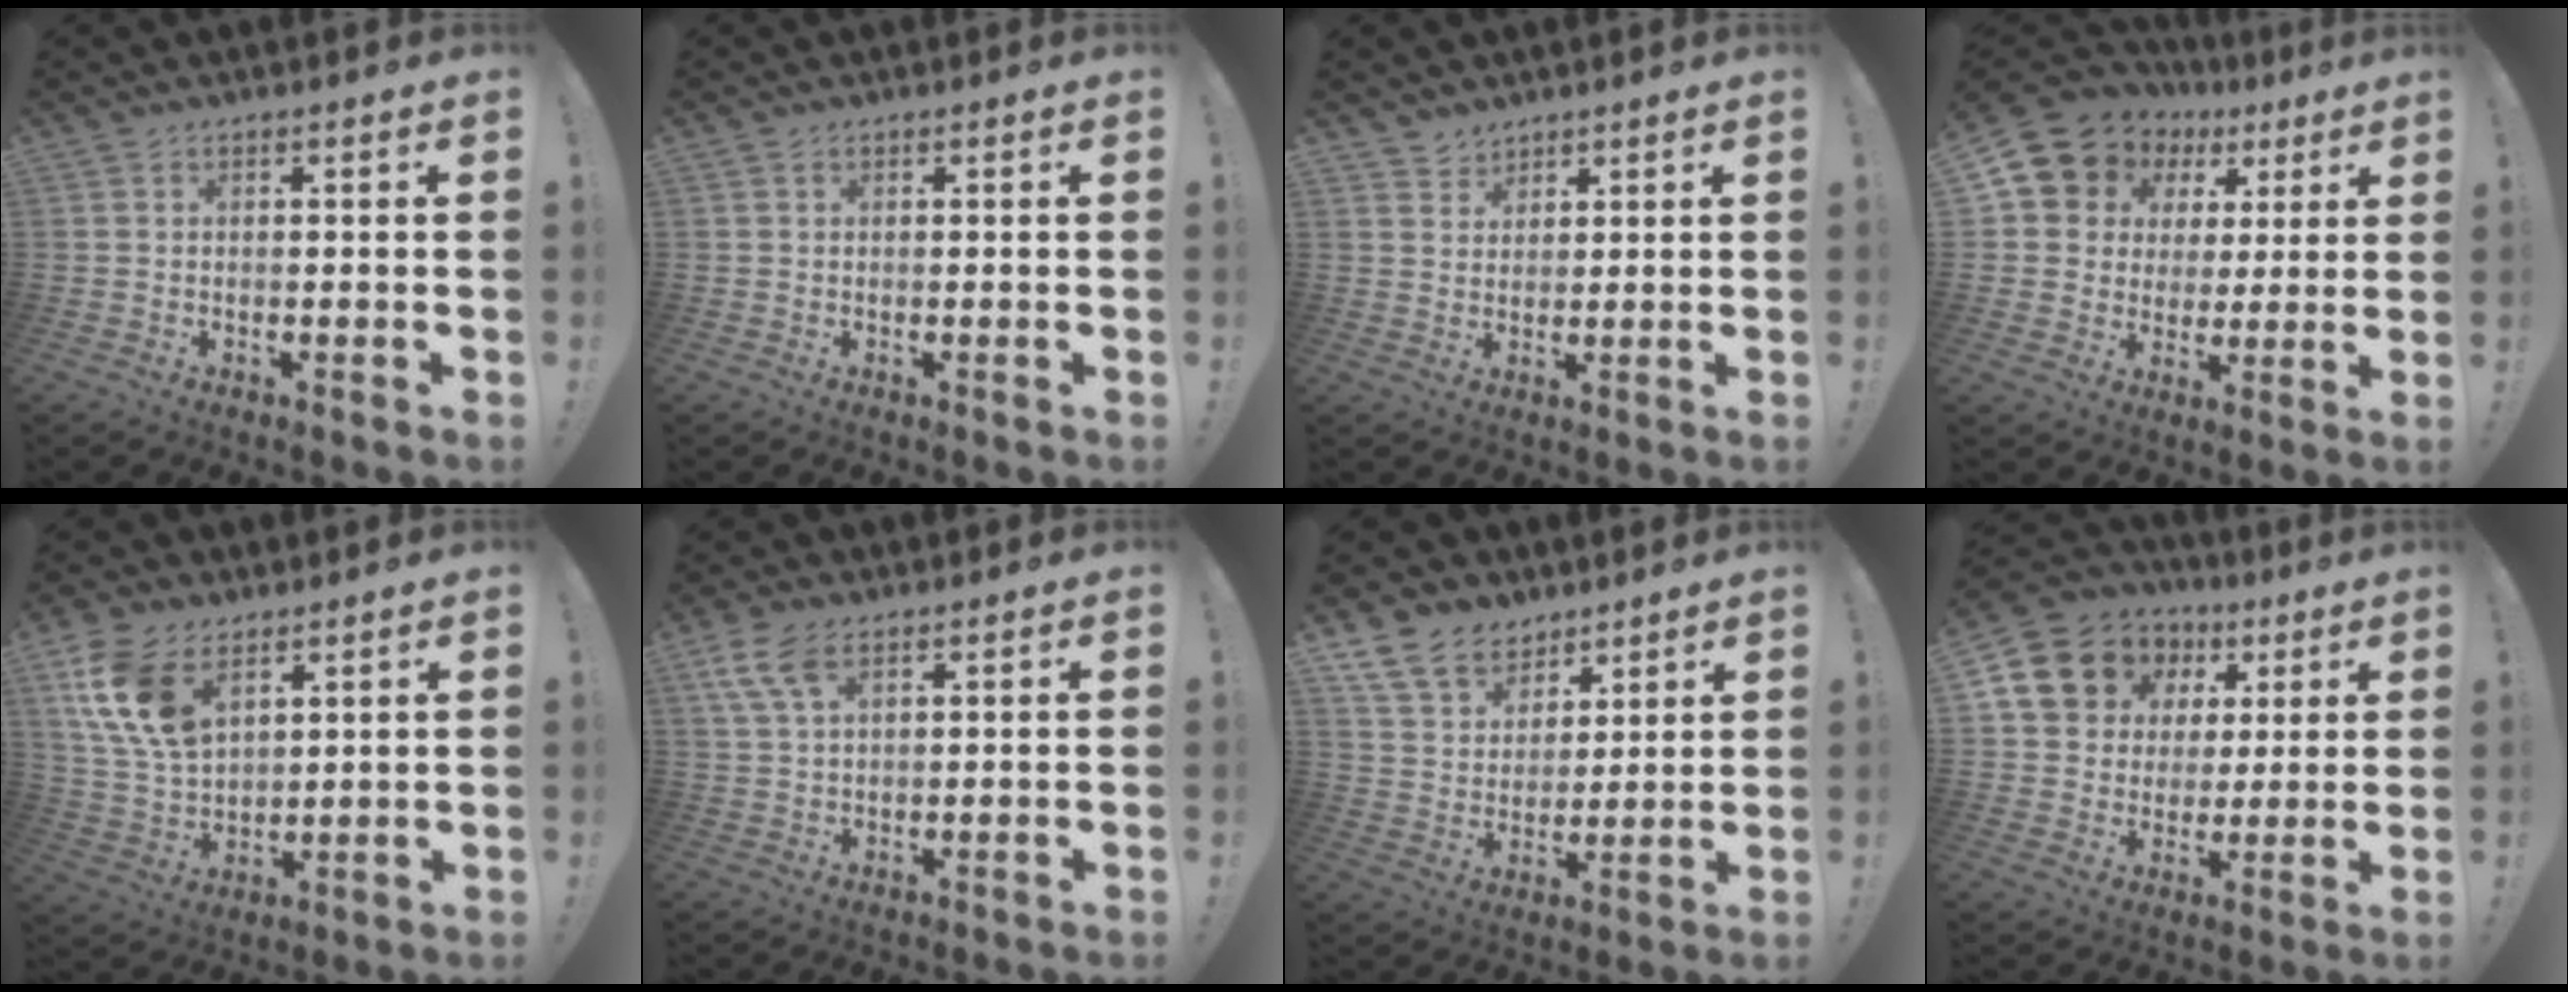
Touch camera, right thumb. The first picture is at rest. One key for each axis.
{"total": 0.0}
{"total": 3.6, "fx": 3.0, "fy": 2.1, "fz": -0.1, "tx": 0.010, "ty": -0.025, "tz": 0.055}
{"total": 10.1, "fx": 5.3, "fy": 8.2, "fz": 2.6, "tx": -0.051, "ty": -0.035, "tz": 0.106}
{"total": 15.0, "fx": 7.7, "fy": 9.0, "fz": 9.2, "tx": -0.189, "ty": -0.033, "tz": 0.147}
{"total": 7.7, "fx": 4.0, "fy": 3.6, "fz": 5.4, "tx": -0.112, "ty": -0.007, "tz": 0.078}
{"total": 13.2, "fx": 9.6, "fy": 8.3, "fz": 3.6, "tx": -0.070, "ty": -0.069, "tz": 0.186}
{"total": 14.7, "fx": 6.2, "fy": 12.1, "fz": 5.5, "tx": -0.087, "ty": -0.028, "tz": 0.138}